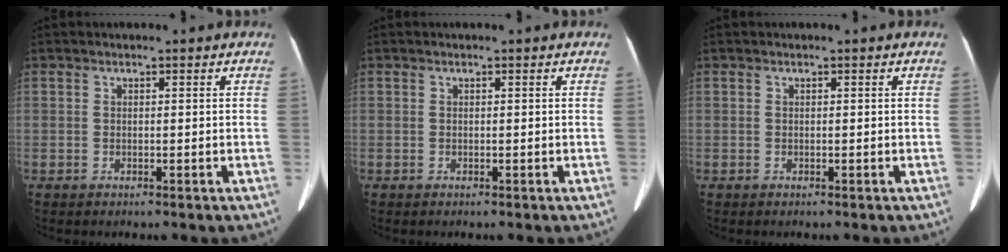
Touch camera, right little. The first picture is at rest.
{"total": 0.0}
{"total": 0.0}